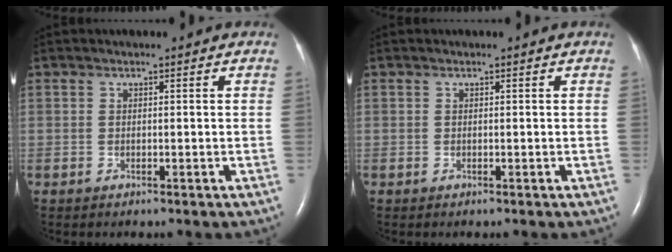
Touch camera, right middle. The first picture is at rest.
{"total": 0.0}